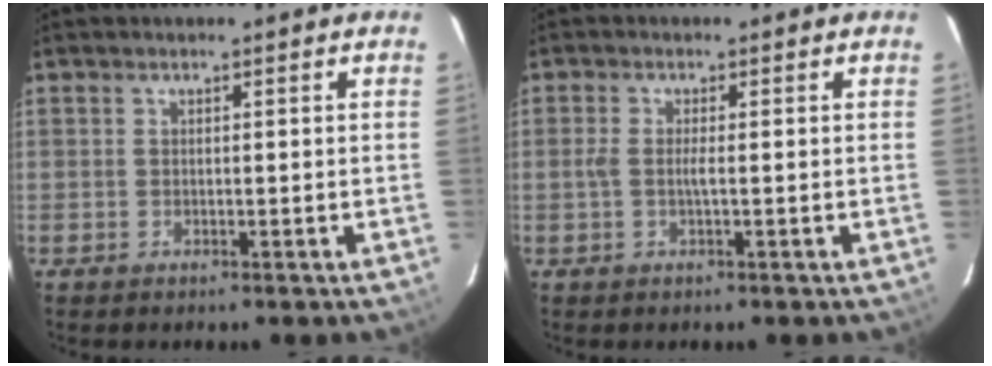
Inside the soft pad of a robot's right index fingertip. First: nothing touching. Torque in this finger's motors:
{"motor_torque": [0.41, 0.03, 0.29, 0.06]}